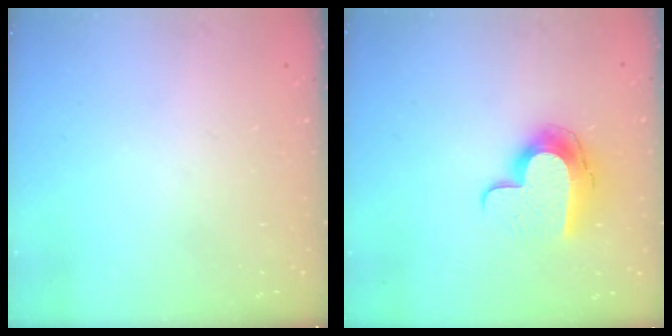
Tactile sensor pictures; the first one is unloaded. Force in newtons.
{"total": 11.6, "press": 11.6, "slide": 0.9}